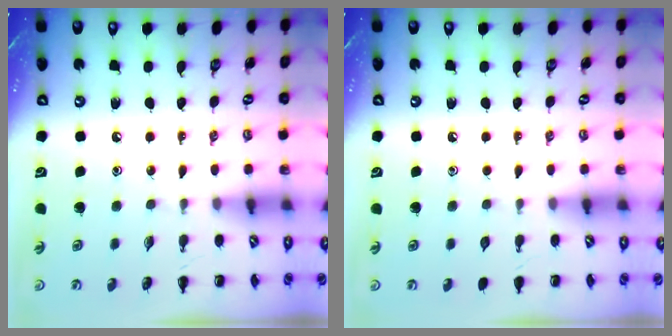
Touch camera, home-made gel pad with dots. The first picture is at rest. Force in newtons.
{"total": 0.0}